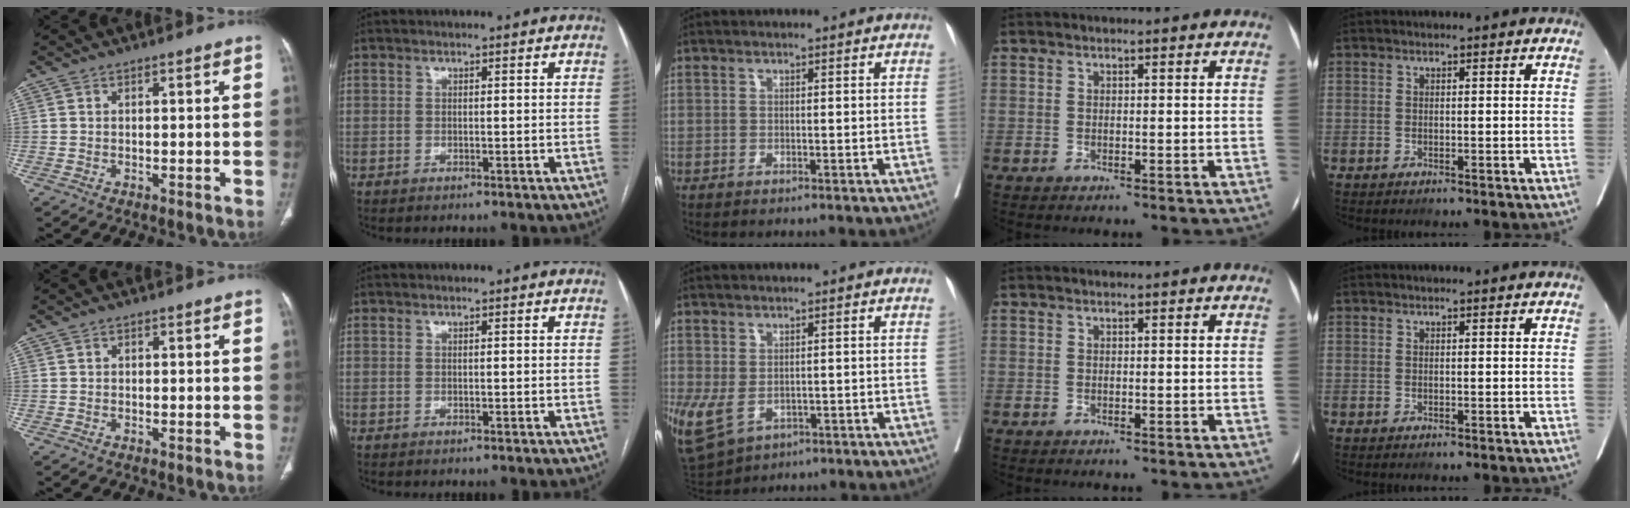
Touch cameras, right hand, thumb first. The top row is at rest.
{"middle": {"total": 12.5, "force": [-3.7, 8.9, 7.9], "torque": [-0.212, -0.015, -0.044]}}